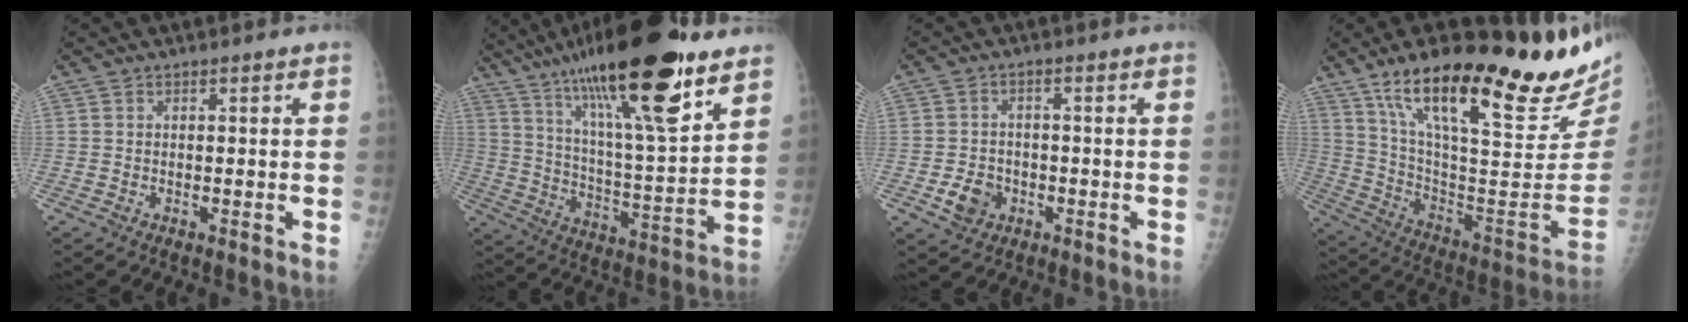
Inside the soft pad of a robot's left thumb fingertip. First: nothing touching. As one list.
[{"total": 26.4, "force": [16.7, 5.9, 19.6], "torque": [-0.321, -0.051, 0.280]}, {"total": 4.9, "force": [-1.8, 4.0, 2.2], "torque": [-0.027, 0.009, -0.026]}, {"total": 31.5, "force": [21.6, 6.2, 22.1], "torque": [-0.312, -0.086, 0.342]}]